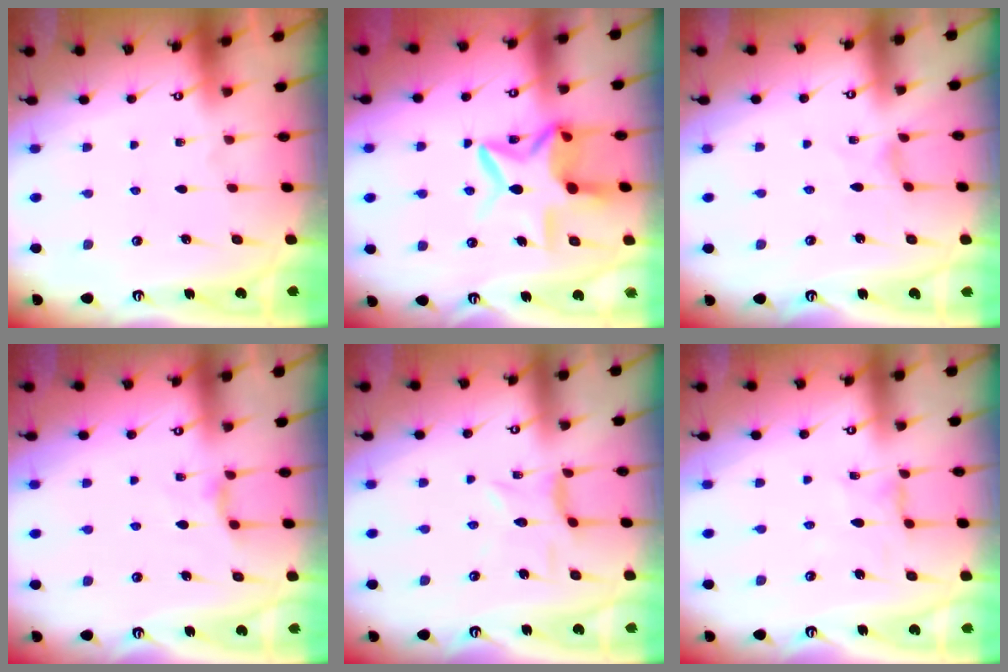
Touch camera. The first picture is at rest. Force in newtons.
{"total": 13.3, "press": 13.2, "slide": 1.7}
{"total": 0.6, "press": 0.5, "slide": 0.2}
{"total": 4.4, "press": 4.3, "slide": 0.7}
{"total": 2.4, "press": 2.4, "slide": 0.1}
{"total": 1.0, "press": 1.0, "slide": 0.3}